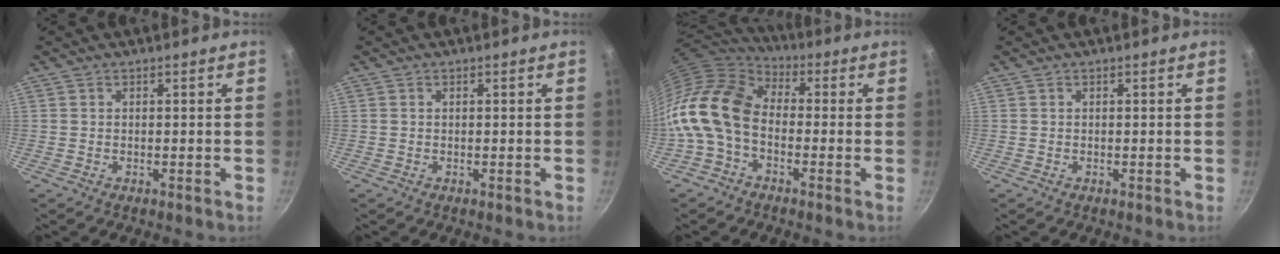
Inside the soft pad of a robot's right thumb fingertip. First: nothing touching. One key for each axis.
{"total": 0.0}
{"total": 14.9, "fx": -2.8, "fy": 10.1, "fz": 10.6, "tx": -0.190, "ty": 0.040, "tz": -0.080}
{"total": 0.0}